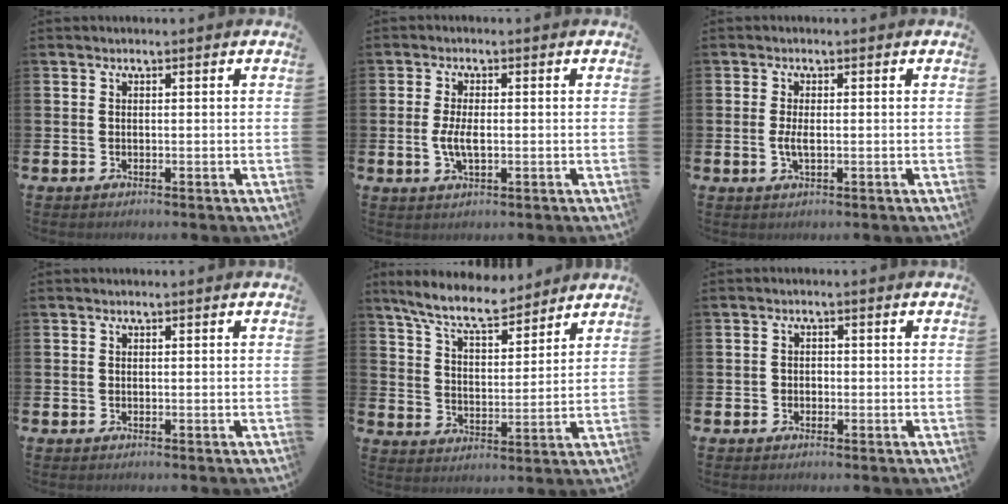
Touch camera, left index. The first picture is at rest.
{"total": 3.6, "force": [-0.3, 1.6, 3.2], "torque": [-0.060, -0.002, -0.010]}
{"total": 2.1, "force": [-0.1, 0.8, 2.0], "torque": [-0.030, -0.002, -0.005]}
{"total": 0.0}
{"total": 8.6, "force": [7.8, 1.7, 3.3], "torque": [-0.089, -0.034, 0.140]}
{"total": 1.3, "force": [-0.7, 1.0, 0.3], "torque": [-0.001, 0.001, -0.017]}